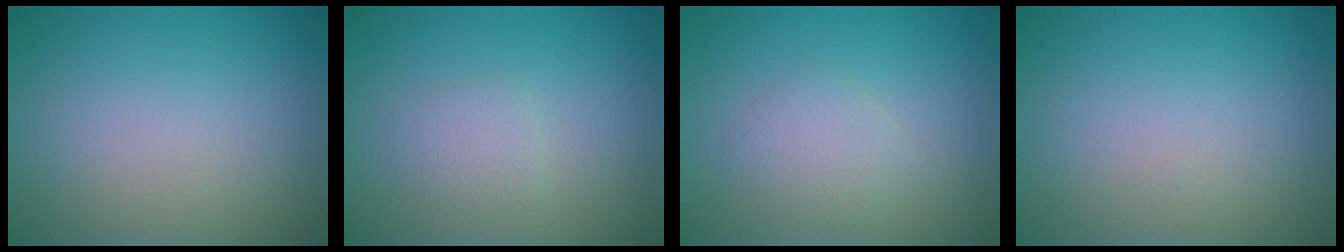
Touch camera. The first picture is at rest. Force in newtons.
{"total": 1.6, "press": 1.6, "slide": 0.1}
{"total": 2.1, "press": 2.1, "slide": 0.0}
{"total": 0.0}